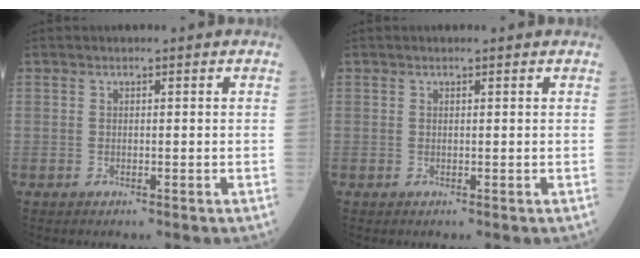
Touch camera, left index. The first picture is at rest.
{"total": 0.8, "force": [0.7, 0.0, 0.4], "torque": [-0.010, 0.005, 0.011]}